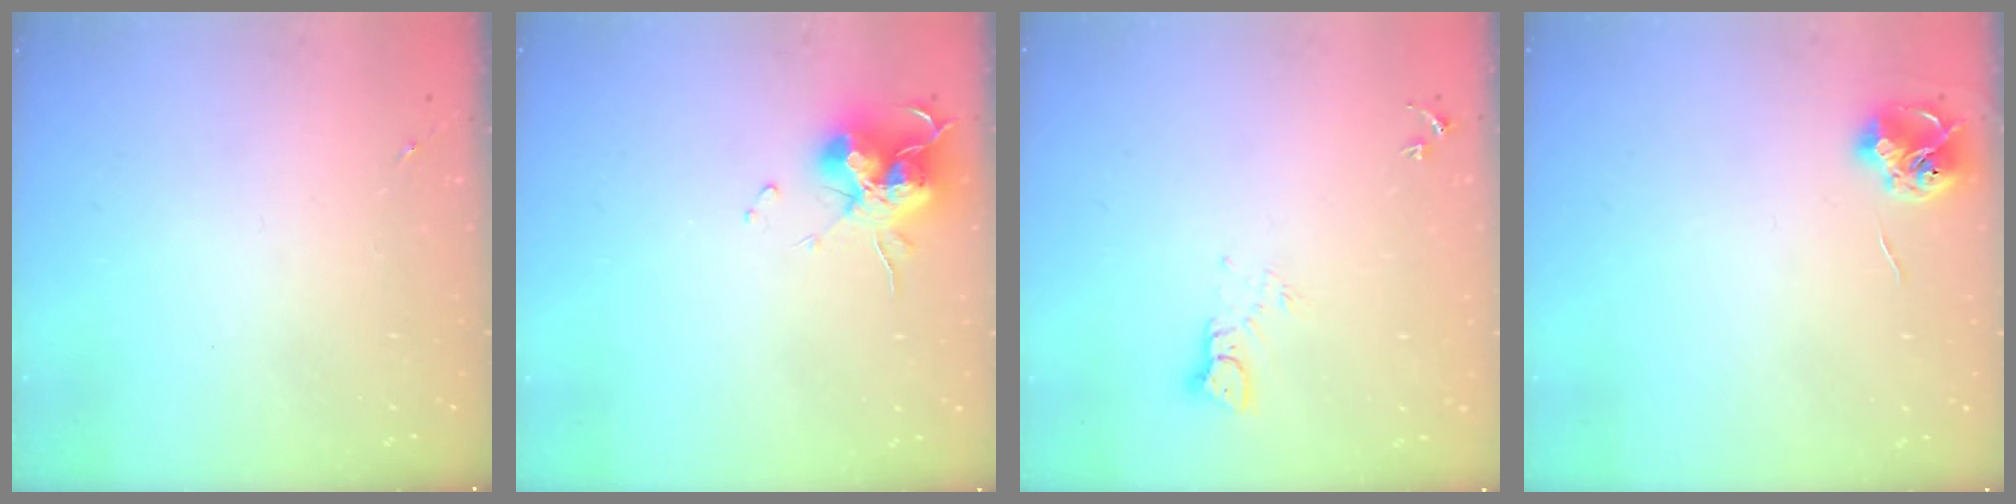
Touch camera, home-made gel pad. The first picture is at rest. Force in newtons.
{"total": 15.2, "press": 15.1, "slide": 2.0}
{"total": 3.7, "press": 3.7, "slide": 0.4}
{"total": 7.3, "press": 7.3, "slide": 0.6}